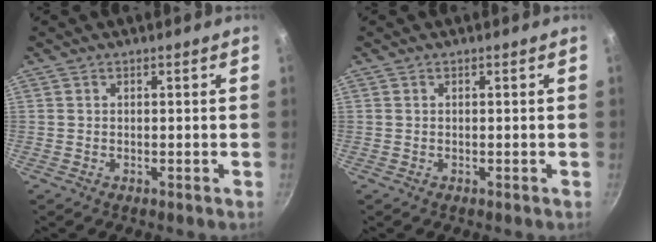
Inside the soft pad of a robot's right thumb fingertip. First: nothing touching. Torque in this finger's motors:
{"motor_torque": [-0.03, -0.03, 0.14, -0.08, 0.03]}